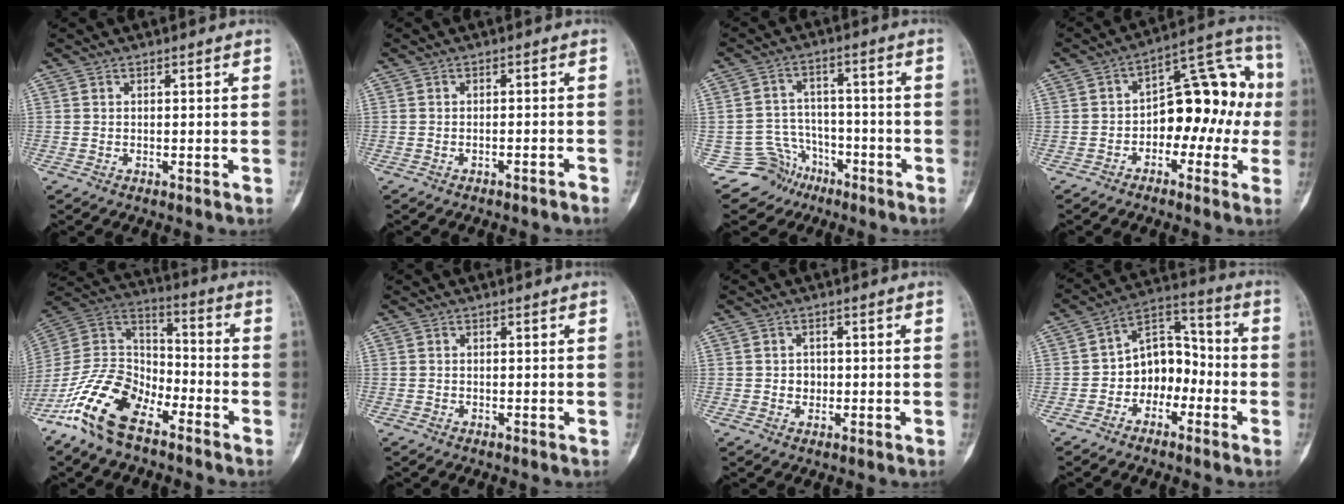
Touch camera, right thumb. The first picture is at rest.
{"total": 1.8, "force": [-1.6, 0.3, 0.9], "torque": [-0.020, 0.019, -0.014]}
{"total": 7.9, "force": [-4.9, 6.2, -0.1], "torque": [0.040, 0.056, -0.080]}
{"total": 15.4, "force": [-1.6, 9.4, 12.1], "torque": [-0.116, 0.060, -0.034]}
{"total": 16.6, "force": [-10.3, 8.3, 9.9], "torque": [-0.180, 0.069, -0.207]}
{"total": 0.0}
{"total": 2.1, "force": [-0.2, 1.9, 0.9], "torque": [0.000, 0.006, -0.003]}
{"total": 10.4, "force": [-2.9, 7.8, 6.3], "torque": [-0.055, 0.050, -0.066]}